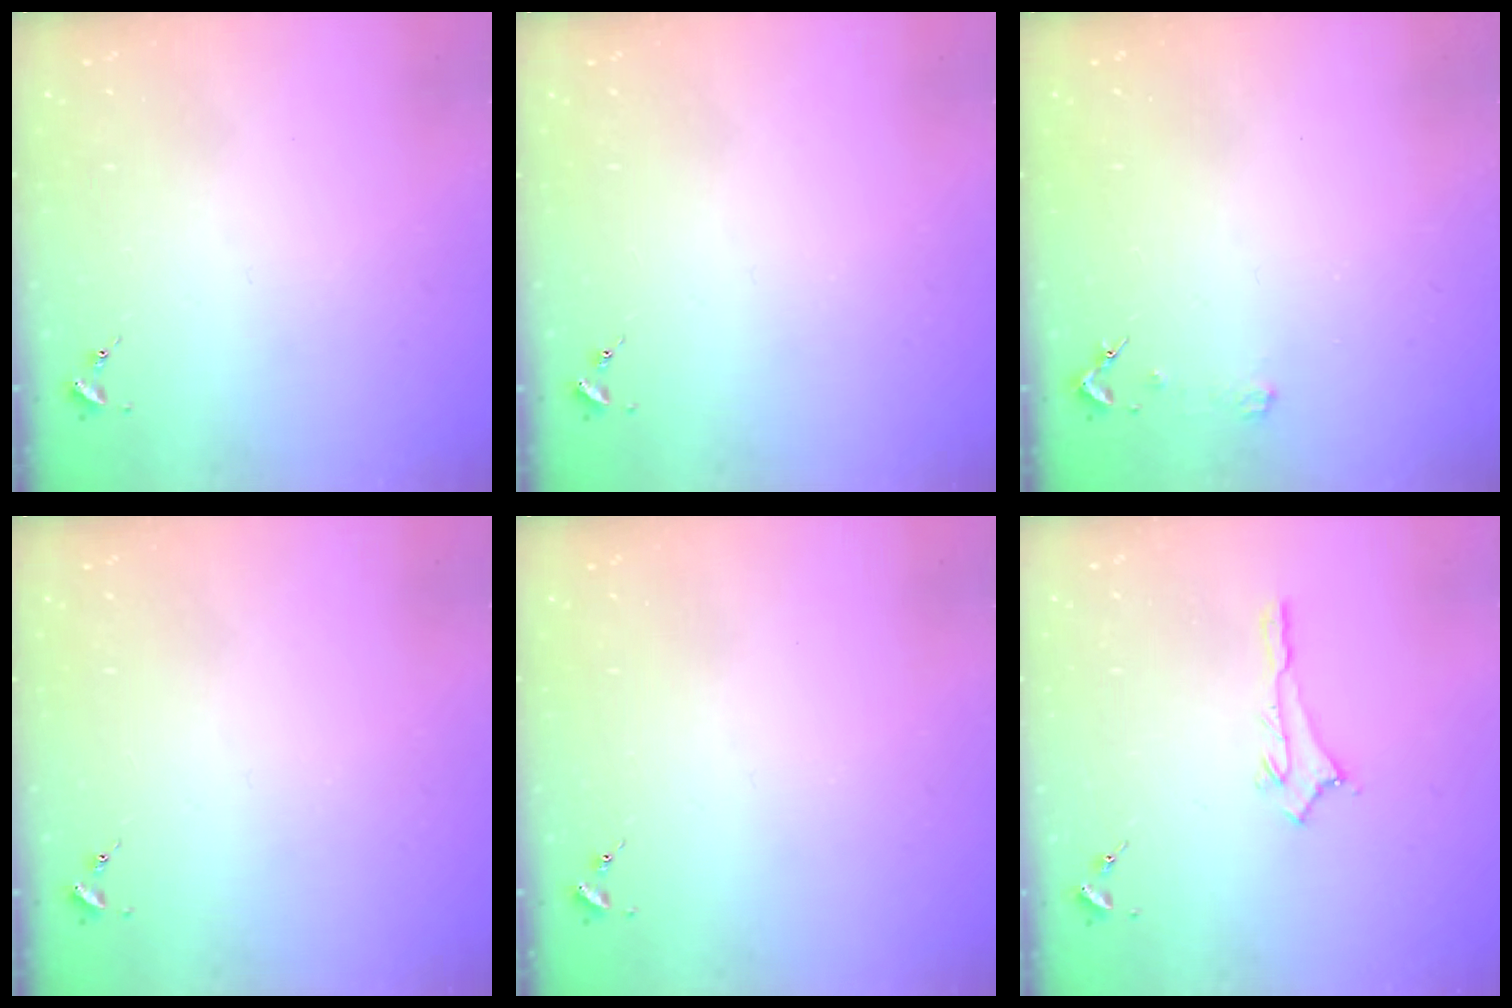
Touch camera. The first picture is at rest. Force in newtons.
{"total": 0.0}
{"total": 2.3, "press": 2.3, "slide": 0.2}
{"total": 0.0}
{"total": 0.0}
{"total": 3.1, "press": 3.1, "slide": 0.0}